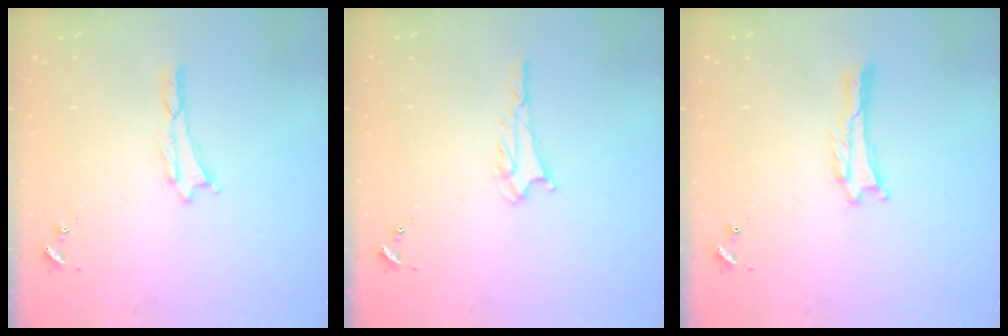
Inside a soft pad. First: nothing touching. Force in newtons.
{"total": 1.6, "press": 1.6, "slide": 0.1}
{"total": 0.5, "press": 0.5, "slide": 0.1}